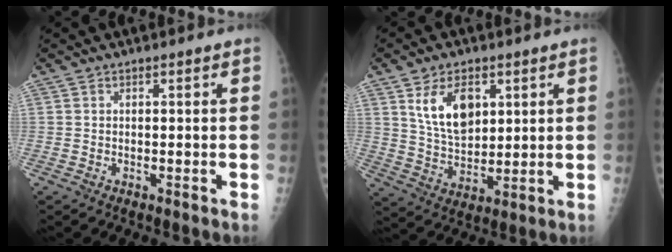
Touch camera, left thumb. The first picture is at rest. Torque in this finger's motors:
{"motor_torque": [1.11, 0.92, 0.37, -0.51, 0.08]}